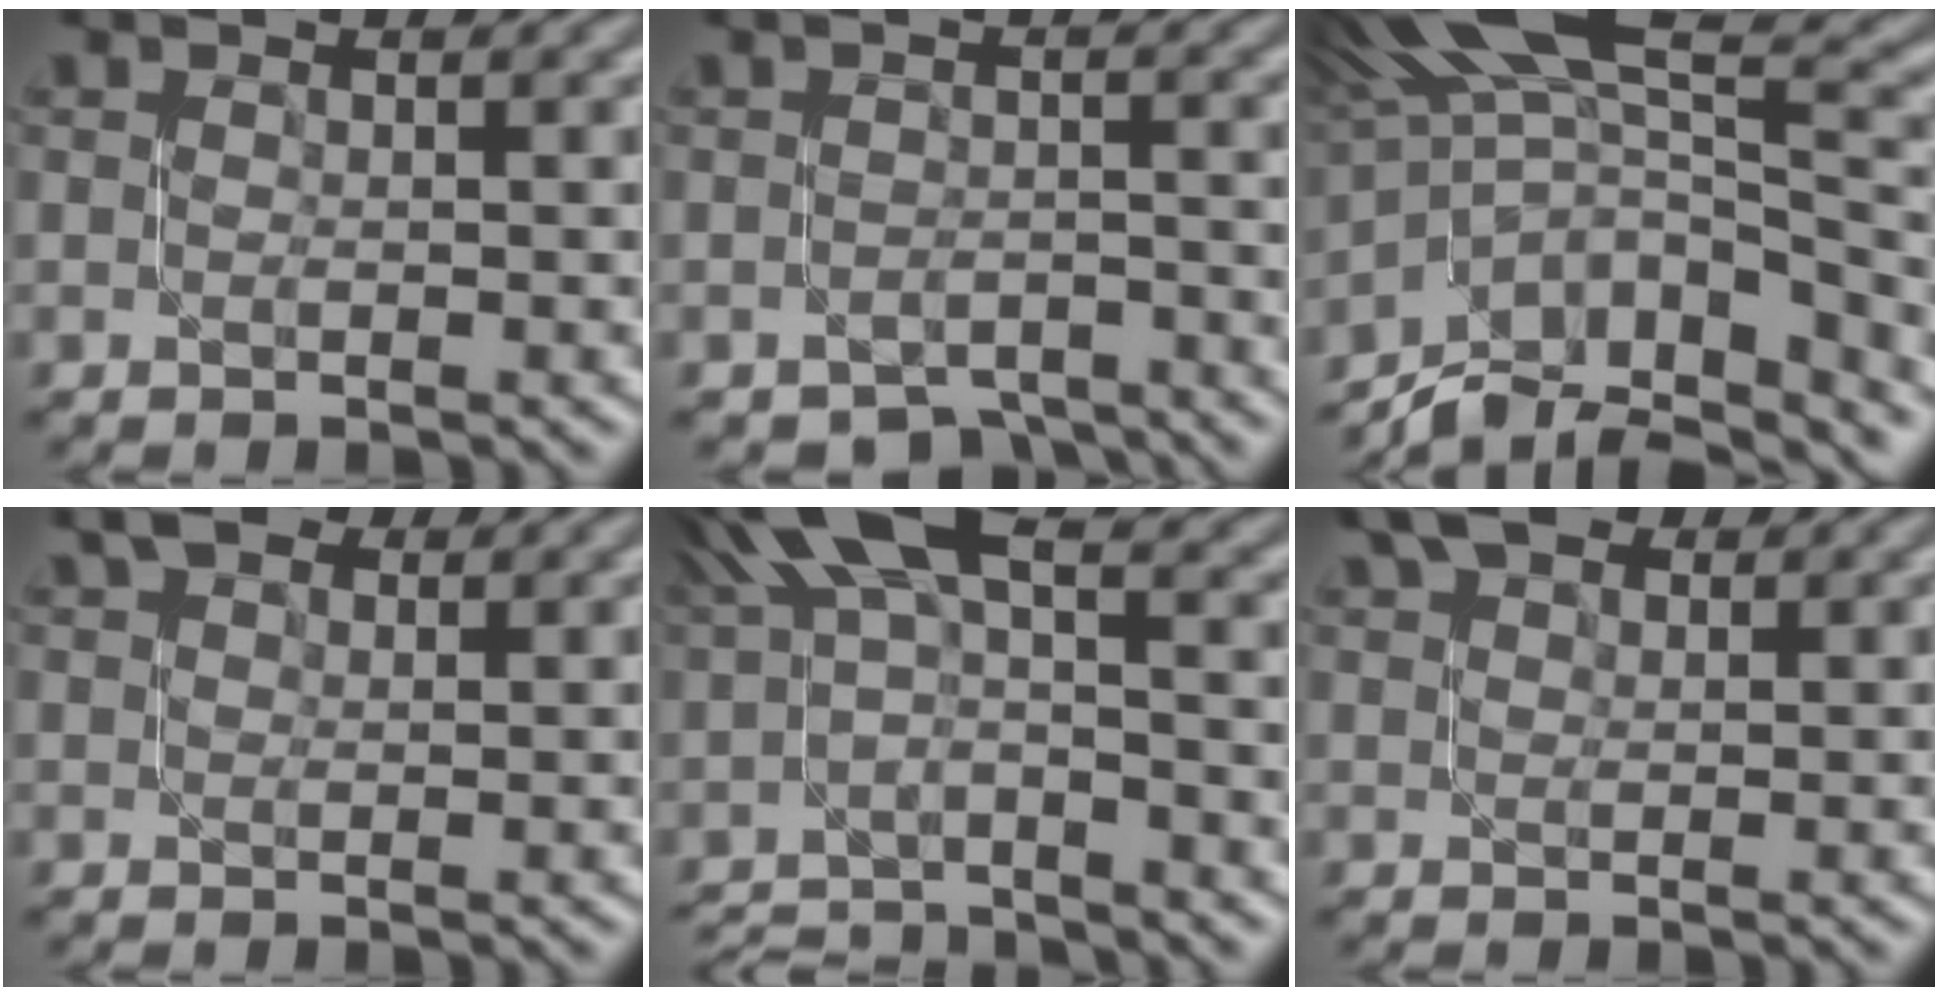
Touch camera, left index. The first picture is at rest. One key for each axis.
{"total": 2.9, "fx": -2.8, "fy": 0.4, "fz": 0.2, "tx": -0.003, "ty": -0.005, "tz": -0.042}
{"total": 10.6, "fx": -6.0, "fy": 3.2, "fz": 8.2, "tx": -0.136, "ty": 0.028, "tz": -0.094}
{"total": 3.4, "fx": 2.6, "fy": 1.6, "fz": 1.6, "tx": -0.028, "ty": 0.011, "tz": 0.042}
{"total": 6.7, "fx": -2.1, "fy": 1.6, "fz": 6.1, "tx": -0.105, "ty": 0.023, "tz": -0.045}
{"total": 3.9, "fx": 3.0, "fy": 1.6, "fz": 1.8, "tx": -0.031, "ty": 0.015, "tz": 0.053}